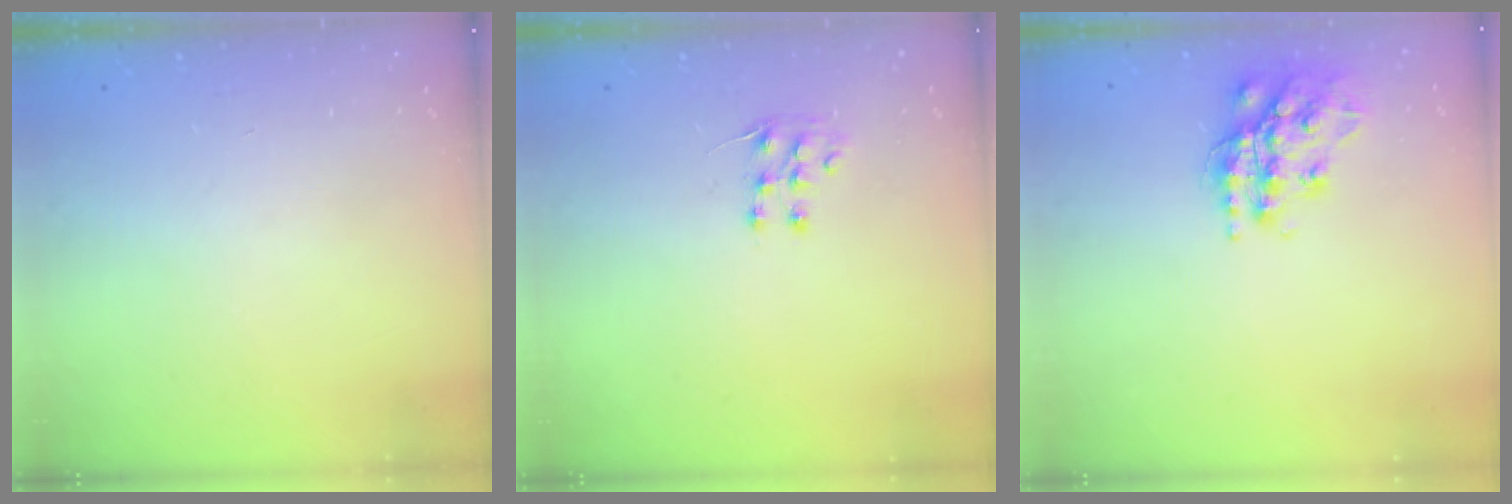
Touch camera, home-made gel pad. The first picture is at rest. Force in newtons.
{"total": 6.7, "press": 6.5, "slide": 1.4}
{"total": 17.4, "press": 17.4, "slide": 1.4}